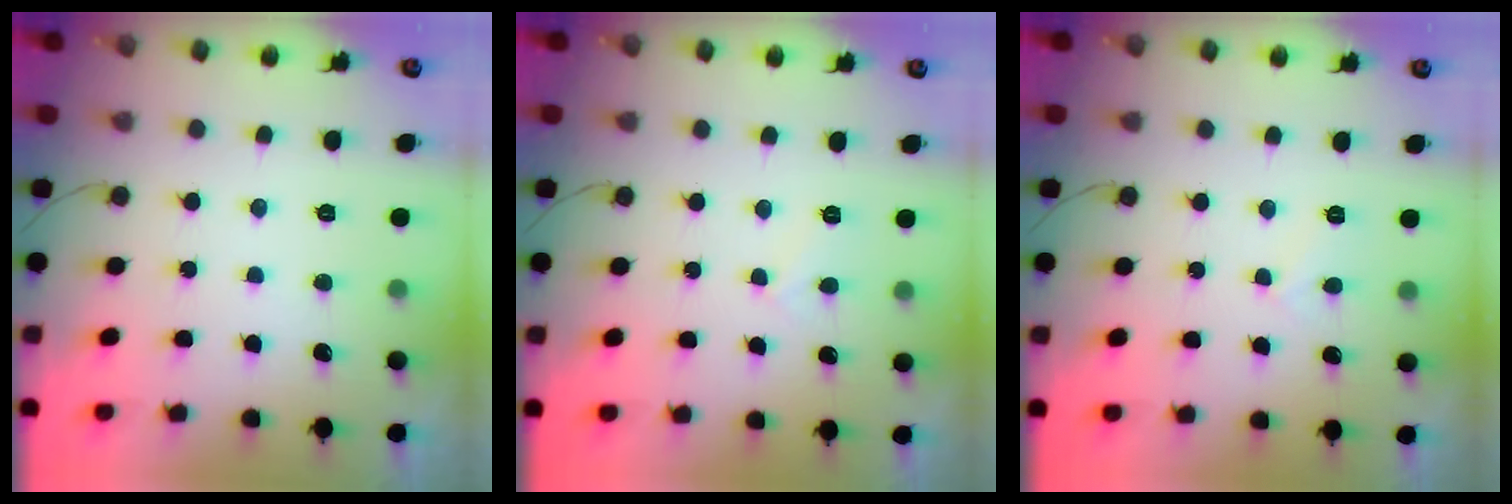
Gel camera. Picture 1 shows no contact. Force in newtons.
{"total": 2.8, "press": 2.8, "slide": 0.3}
{"total": 2.8, "press": 2.8, "slide": 0.3}